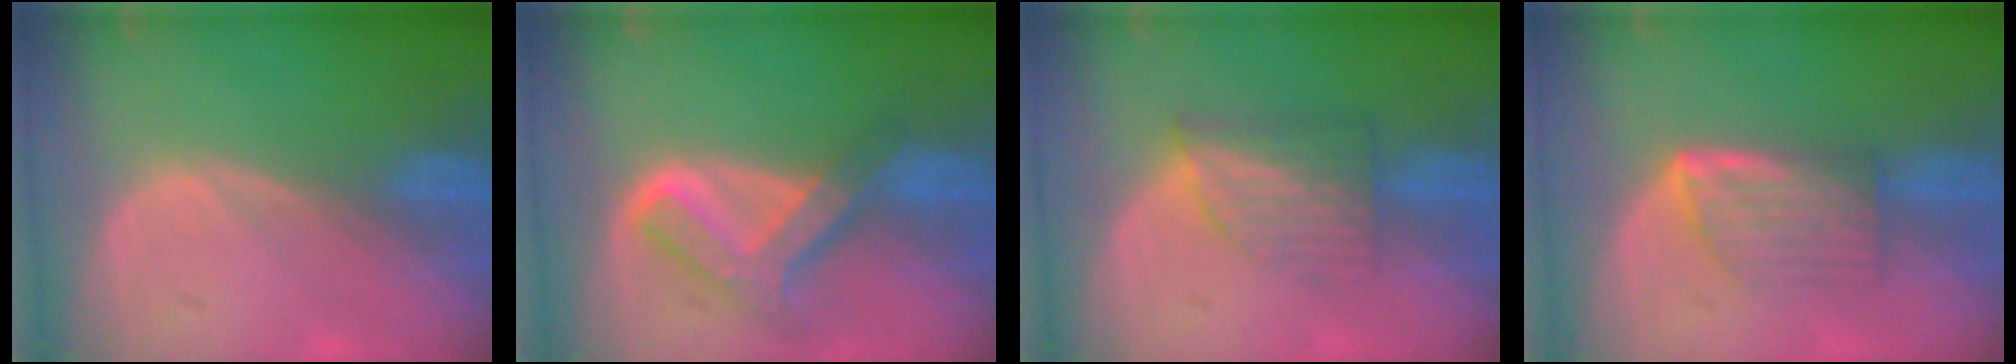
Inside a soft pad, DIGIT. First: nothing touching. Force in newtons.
{"total": 7.7, "press": 6.5, "slide": 4.2}
{"total": 6.2, "press": 5.5, "slide": 2.9}
{"total": 5.9, "press": 5.5, "slide": 2.2}